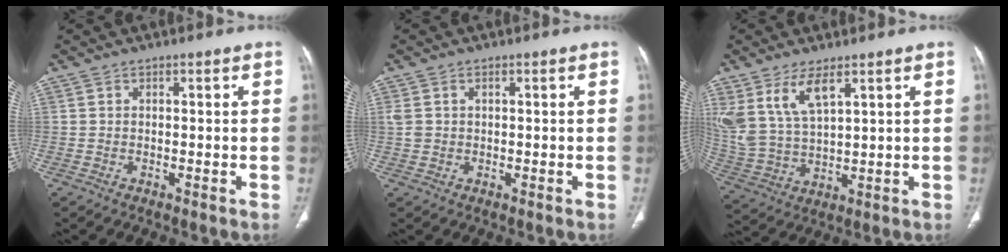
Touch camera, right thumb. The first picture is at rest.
{"total": 2.3, "force": [0.5, 1.8, 1.4], "torque": [-0.039, 0.008, 0.016]}
{"total": 10.9, "force": [6.0, 4.7, 7.8], "torque": [-0.164, -0.022, 0.135]}